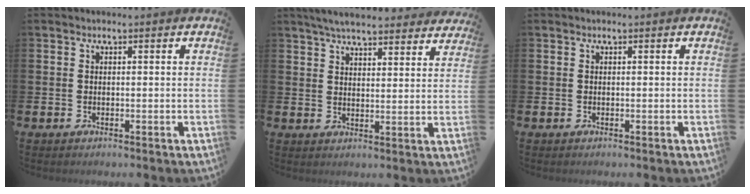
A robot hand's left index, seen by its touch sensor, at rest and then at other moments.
{"total": 5.8, "force": [5.5, 0.8, 1.6], "torque": [-0.032, -0.029, 0.096]}
{"total": 0.0}